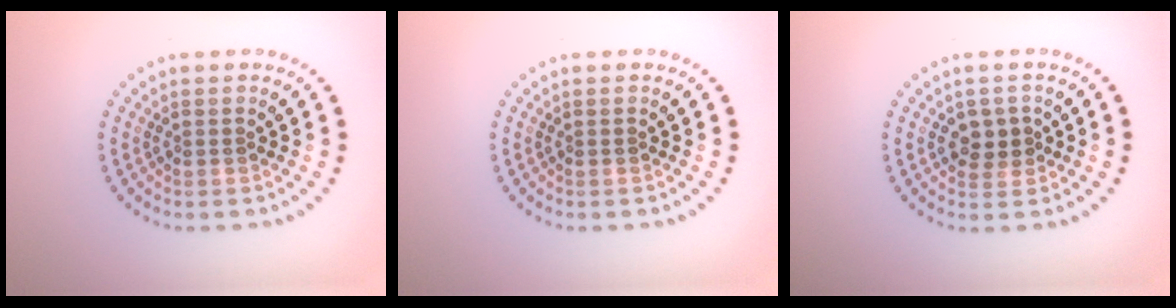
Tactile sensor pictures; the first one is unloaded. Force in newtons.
{"total": 0.0}
{"total": 2.1, "press": 2.0, "slide": 0.6}